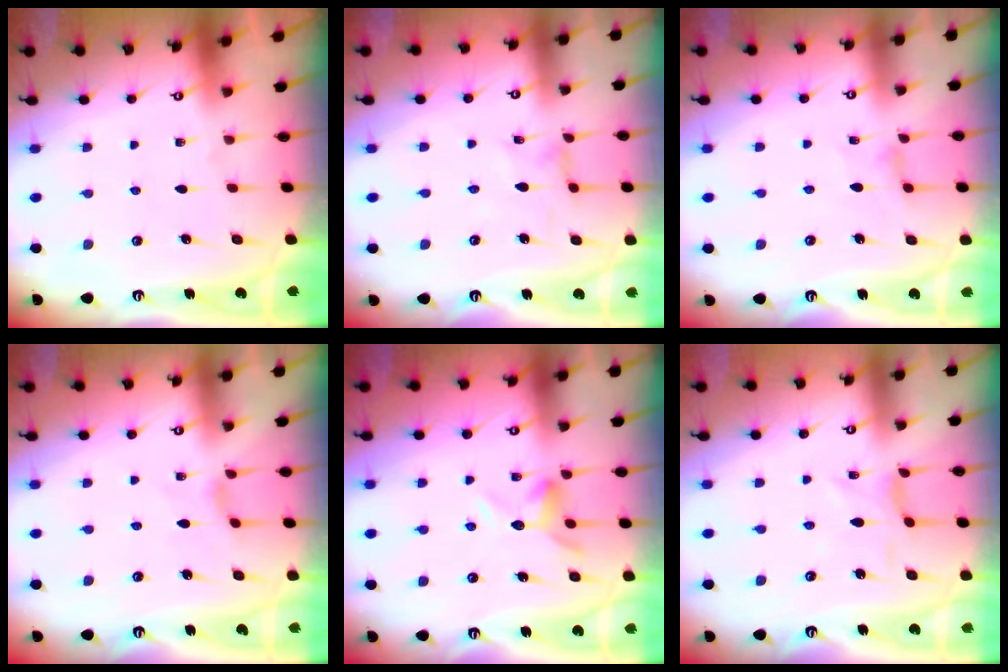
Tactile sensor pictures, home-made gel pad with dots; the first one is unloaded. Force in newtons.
{"total": 1.0, "press": 0.9, "slide": 0.3}
{"total": 2.3, "press": 2.2, "slide": 0.6}
{"total": 1.7, "press": 1.6, "slide": 0.4}
{"total": 6.9, "press": 6.9, "slide": 0.9}
{"total": 1.7, "press": 1.6, "slide": 0.4}